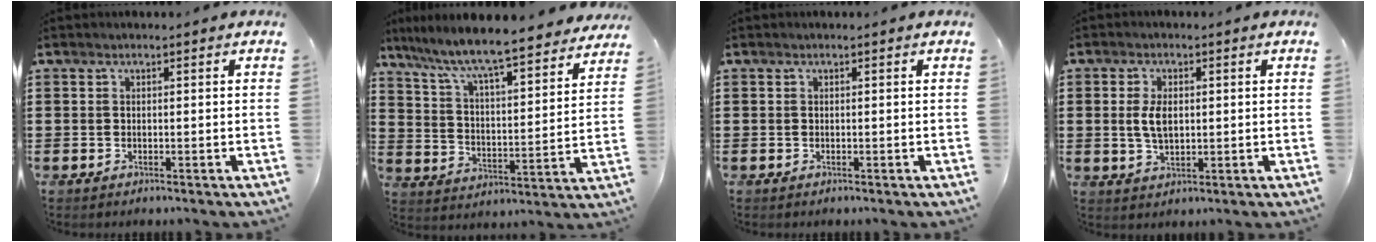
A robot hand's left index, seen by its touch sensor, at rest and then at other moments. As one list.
[{"total": 7.3, "force": [6.7, -0.1, 2.9], "torque": [-0.087, -0.054, 0.108]}, {"total": 0.0}, {"total": 4.3, "force": [0.5, 2.3, 3.5], "torque": [-0.089, 0.003, 0.003]}]